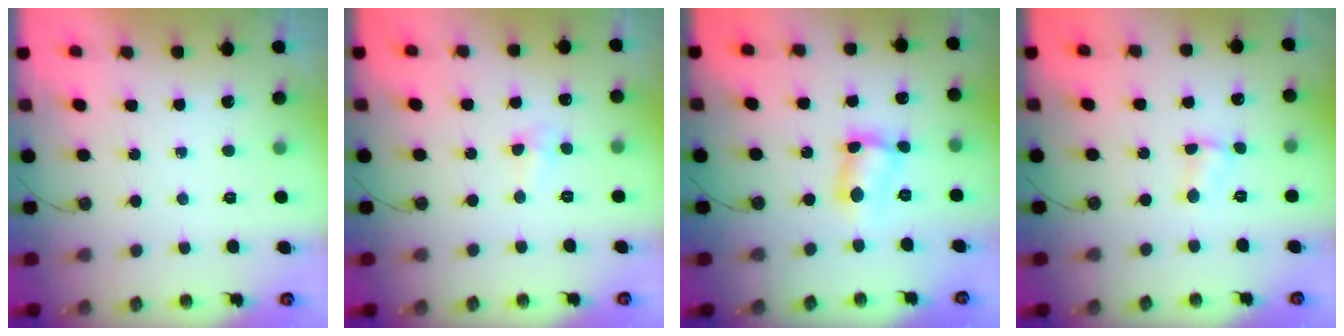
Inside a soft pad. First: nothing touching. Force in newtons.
{"total": 4.3, "press": 2.3, "slide": 3.7}
{"total": 7.1, "press": 7.0, "slide": 0.4}
{"total": 2.8, "press": 2.8, "slide": 0.4}